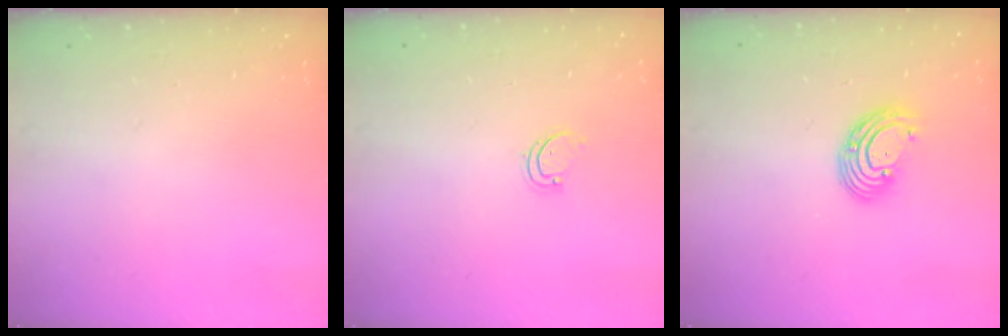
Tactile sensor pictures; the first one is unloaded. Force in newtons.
{"total": 1.7, "press": 1.7, "slide": 0.3}
{"total": 7.1, "press": 7.0, "slide": 1.3}